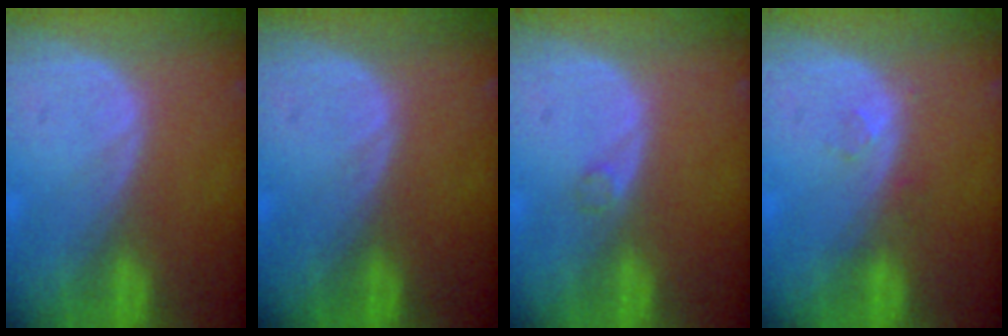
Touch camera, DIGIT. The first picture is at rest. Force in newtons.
{"total": 0.0}
{"total": 0.9, "press": 0.9, "slide": 0.1}
{"total": 1.4, "press": 1.3, "slide": 0.6}